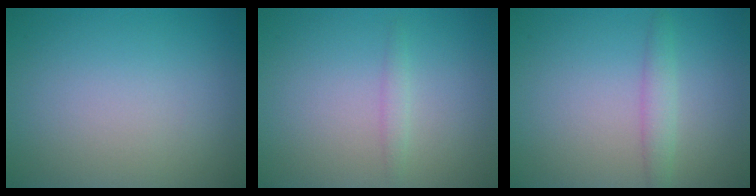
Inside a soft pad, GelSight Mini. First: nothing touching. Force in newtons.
{"total": 0.9, "press": 0.9, "slide": 0.1}
{"total": 1.7, "press": 1.7, "slide": 0.1}